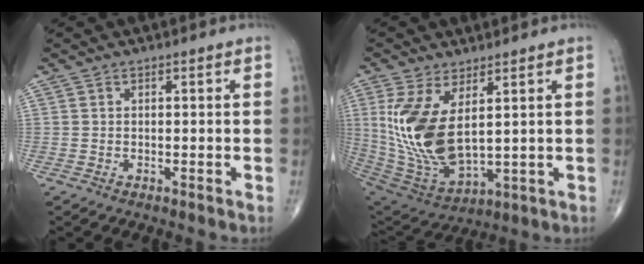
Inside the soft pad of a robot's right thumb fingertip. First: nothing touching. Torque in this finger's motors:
{"motor_torque": [-0.75, 1.48, 1.18, 0.88, 0.21]}